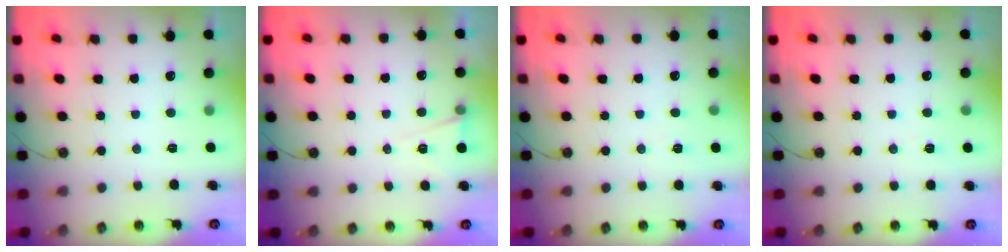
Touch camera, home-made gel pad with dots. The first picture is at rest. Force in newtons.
{"total": 5.4, "press": 3.1, "slide": 4.5}
{"total": 2.3, "press": 1.3, "slide": 1.9}
{"total": 2.3, "press": 1.3, "slide": 1.9}